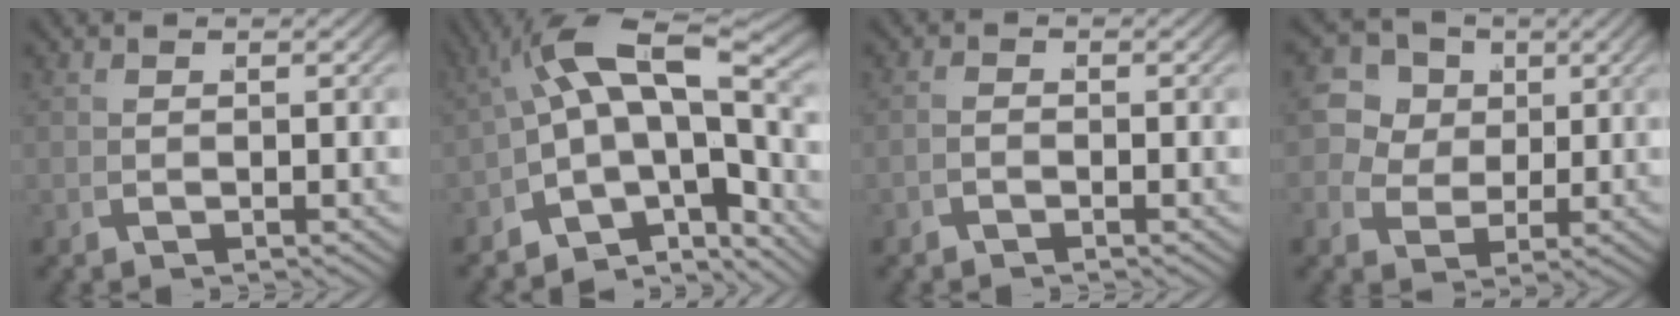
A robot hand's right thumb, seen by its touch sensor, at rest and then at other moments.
{"total": 12.0, "force": [-2.0, 7.6, 9.1], "torque": [-0.167, -0.040, -0.019]}
{"total": 0.7, "force": [-0.7, 0.1, 0.0], "torque": [0.005, 0.001, -0.017]}
{"total": 9.7, "force": [2.3, 8.2, 4.8], "torque": [-0.102, -0.014, 0.032]}